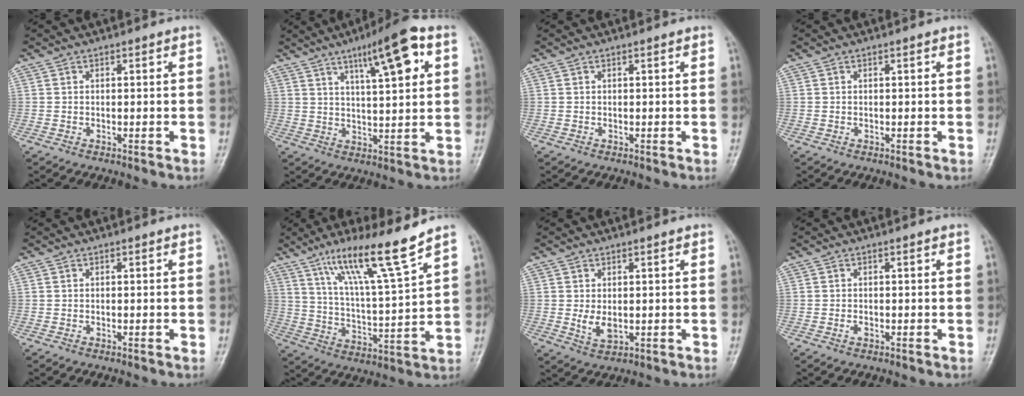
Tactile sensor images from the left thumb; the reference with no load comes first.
{"total": 12.1, "force": [5.3, 2.9, 10.4], "torque": [-0.144, -0.007, 0.079]}
{"total": 0.0}
{"total": 0.0}
{"total": 0.0}
{"total": 14.5, "force": [10.1, 0.7, 10.3], "torque": [-0.177, -0.057, 0.184]}
{"total": 3.9, "force": [0.2, 2.4, 3.0], "torque": [-0.046, -0.011, 0.010]}
{"total": 0.9, "force": [-0.3, 0.6, 0.6], "torque": [-0.006, 0.000, -0.005]}